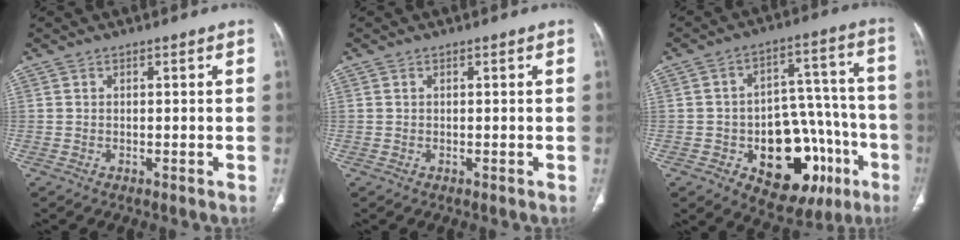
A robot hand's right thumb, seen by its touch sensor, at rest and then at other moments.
{"total": 0.0}
{"total": 21.9, "force": [-8.1, 13.1, 15.6], "torque": [-0.170, 0.056, -0.094]}